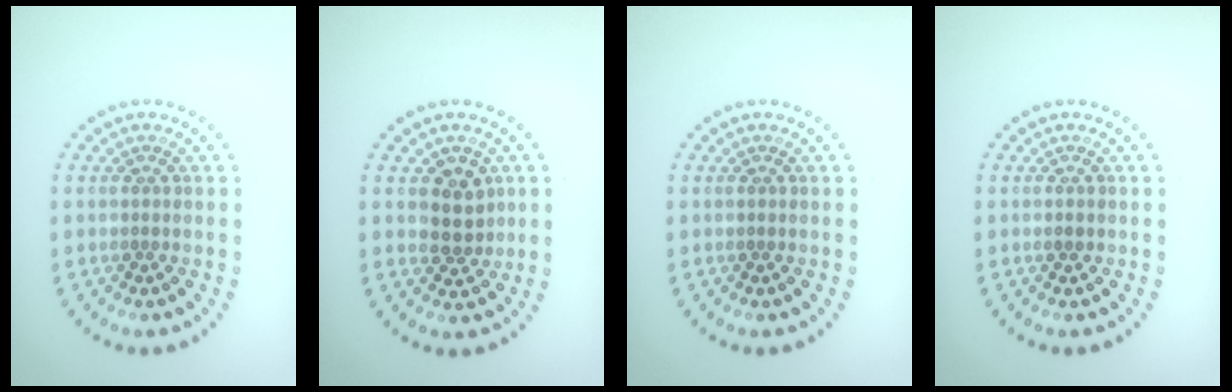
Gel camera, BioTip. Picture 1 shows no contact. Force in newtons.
{"total": 2.7, "press": 2.5, "slide": 1.1}
{"total": 0.0}
{"total": 0.8, "press": 0.8, "slide": 0.2}